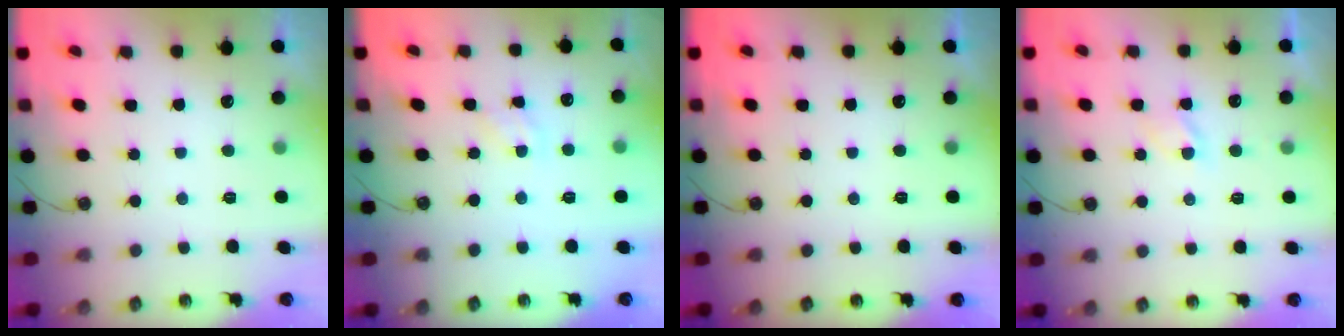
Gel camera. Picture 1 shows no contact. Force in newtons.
{"total": 3.1, "press": 3.0, "slide": 0.3}
{"total": 0.0}
{"total": 2.9, "press": 2.8, "slide": 0.6}